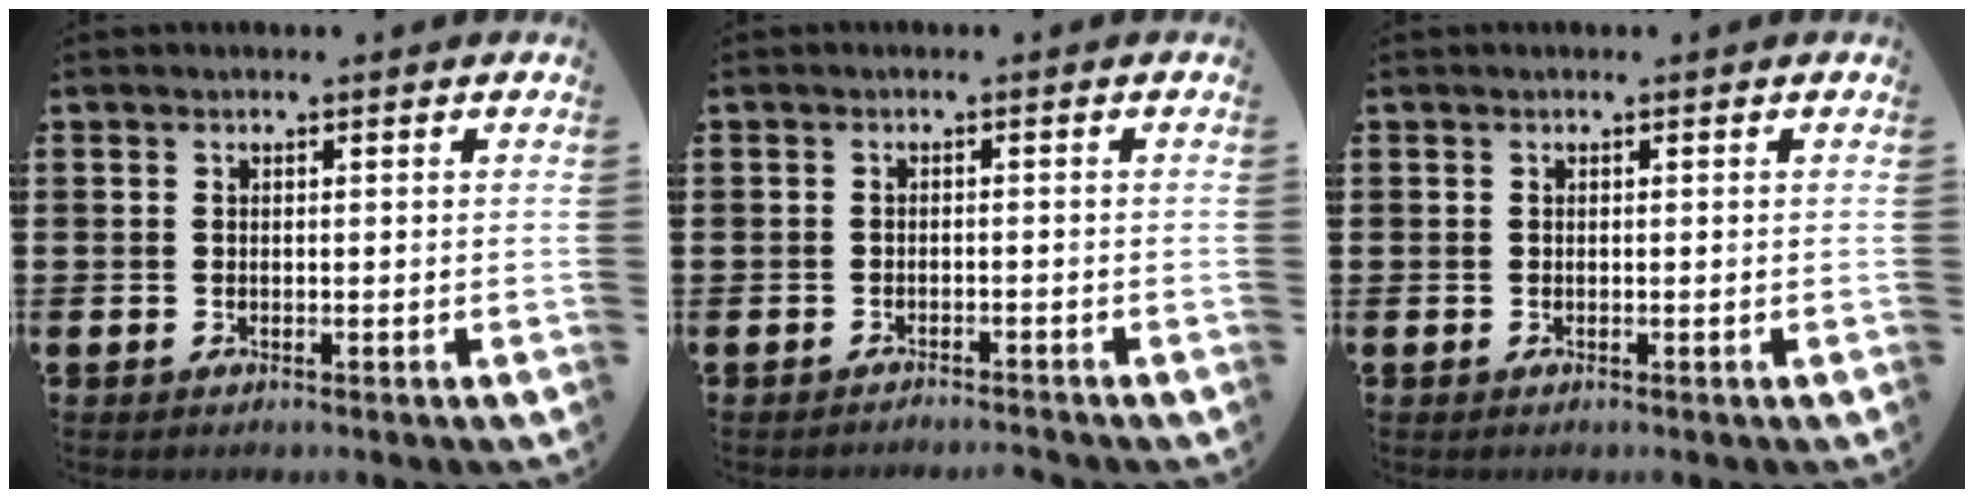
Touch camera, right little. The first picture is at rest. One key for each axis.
{"total": 1.2, "fx": -1.2, "fy": -0.1, "fz": 0.0, "tx": -0.001, "ty": 0.002, "tz": -0.025}
{"total": 0.0}